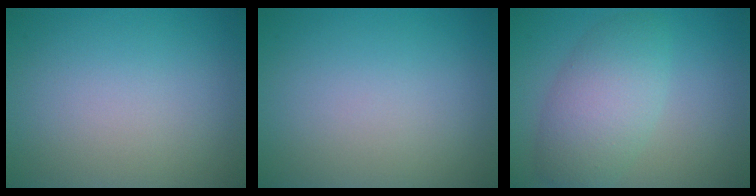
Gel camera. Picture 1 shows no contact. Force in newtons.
{"total": 0.0}
{"total": 5.3, "press": 5.3, "slide": 0.2}